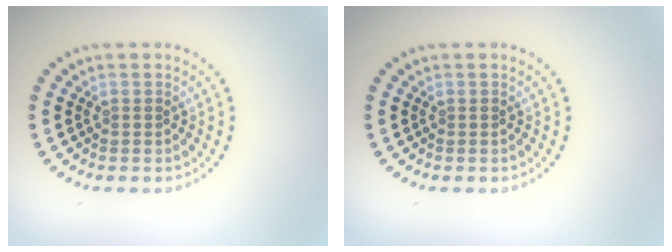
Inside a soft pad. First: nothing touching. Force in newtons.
{"total": 0.0}